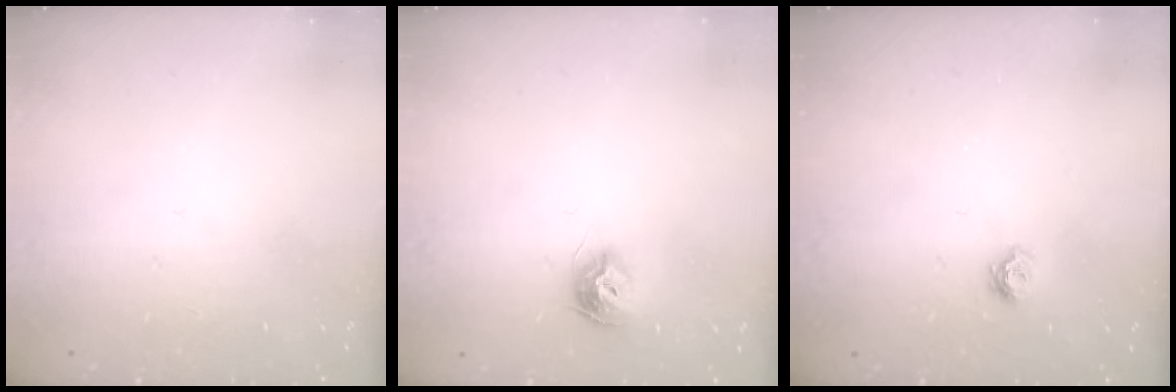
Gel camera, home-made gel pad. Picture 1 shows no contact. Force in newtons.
{"total": 8.8, "press": 8.8, "slide": 0.2}
{"total": 4.9, "press": 4.8, "slide": 0.6}